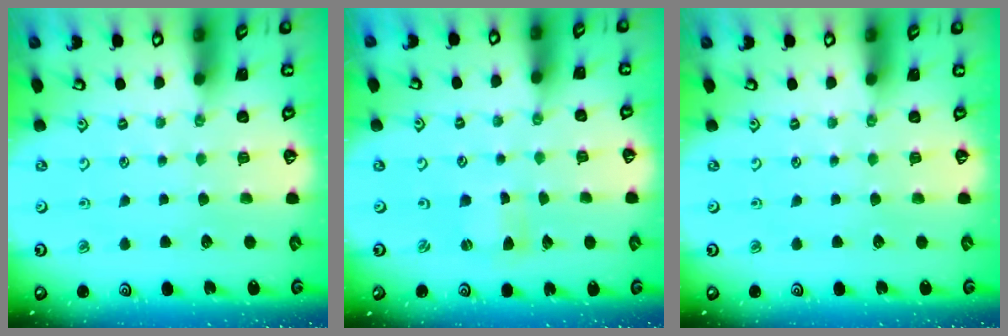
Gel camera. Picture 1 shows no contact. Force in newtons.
{"total": 0.0}
{"total": 0.0}